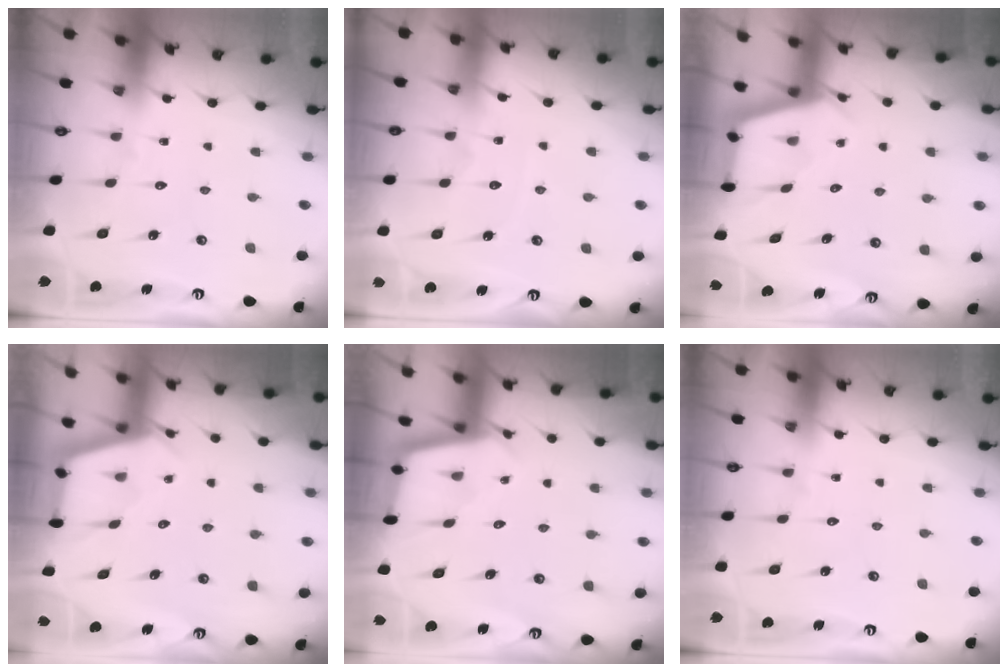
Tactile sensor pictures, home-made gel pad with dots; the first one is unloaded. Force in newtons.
{"total": 4.6, "press": 4.6, "slide": 0.5}
{"total": 2.7, "press": 2.7, "slide": 0.3}
{"total": 2.7, "press": 2.7, "slide": 0.3}
{"total": 2.5, "press": 2.5, "slide": 0.2}
{"total": 0.0}